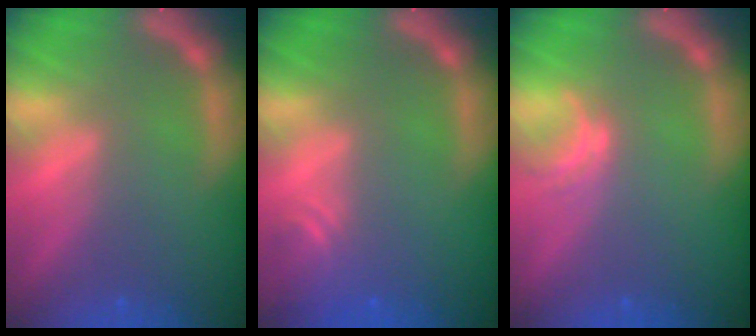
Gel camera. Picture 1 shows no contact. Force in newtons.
{"total": 2.4}
{"total": 1.5}